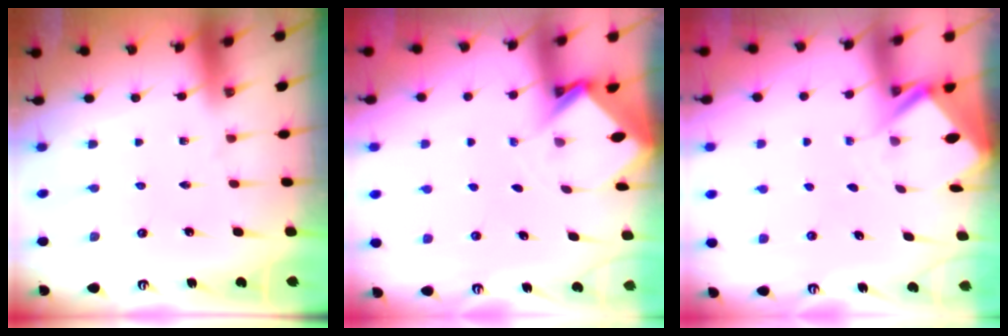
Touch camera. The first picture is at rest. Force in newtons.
{"total": 3.0, "press": 3.0, "slide": 0.2}
{"total": 3.0, "press": 3.0, "slide": 0.3}